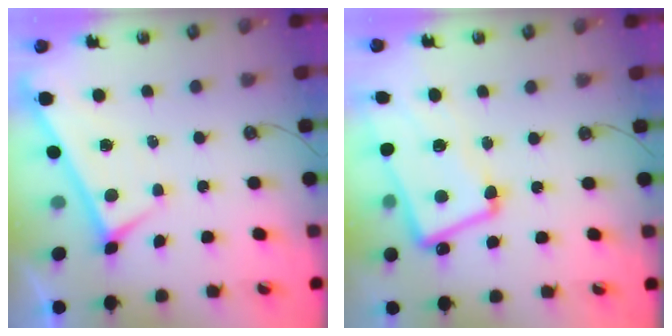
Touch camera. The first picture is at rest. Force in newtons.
{"total": 8.4, "press": 8.3, "slide": 1.5}